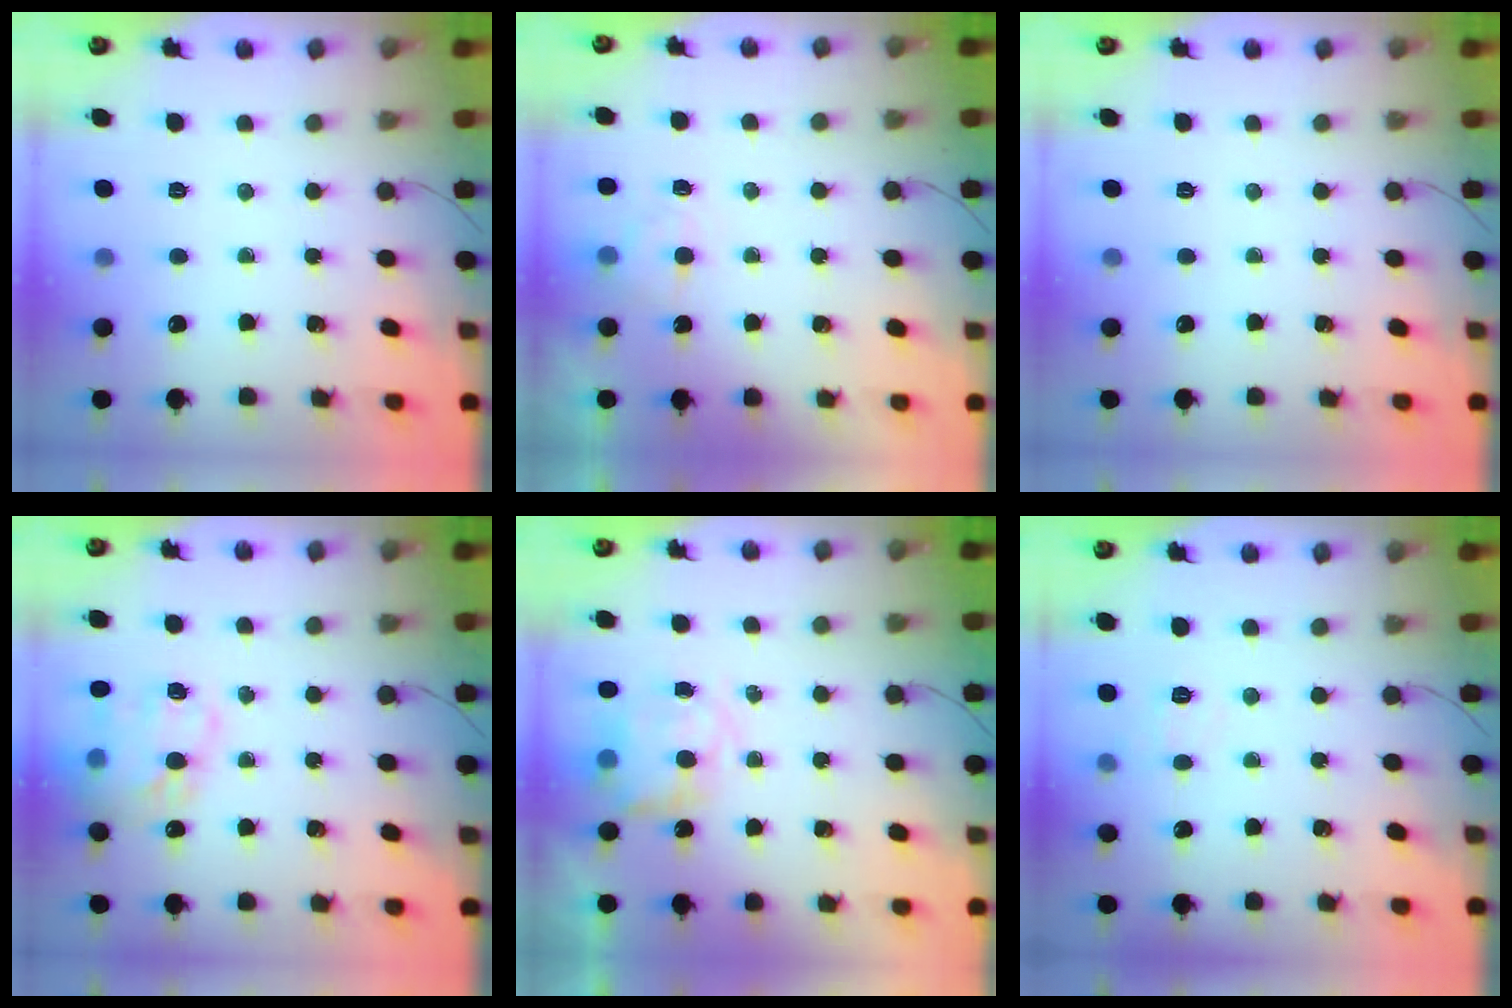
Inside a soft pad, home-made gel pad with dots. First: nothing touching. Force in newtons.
{"total": 2.9, "press": 2.5, "slide": 1.5}
{"total": 0.0}
{"total": 18.2, "press": 18.0, "slide": 3.0}
{"total": 8.3, "press": 8.2, "slide": 1.1}
{"total": 6.5, "press": 6.3, "slide": 1.4}